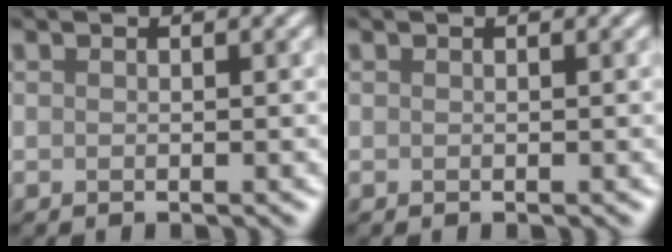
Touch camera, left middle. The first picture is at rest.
{"total": 0.0}